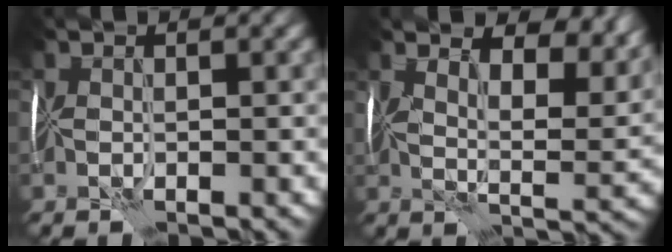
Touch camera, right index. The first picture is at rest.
{"total": 9.7, "force": [7.3, 3.1, 5.6], "torque": [-0.093, 0.007, 0.091]}